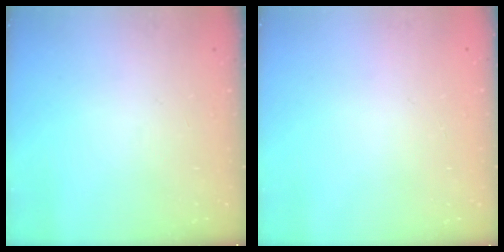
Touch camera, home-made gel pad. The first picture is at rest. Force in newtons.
{"total": 0.0}